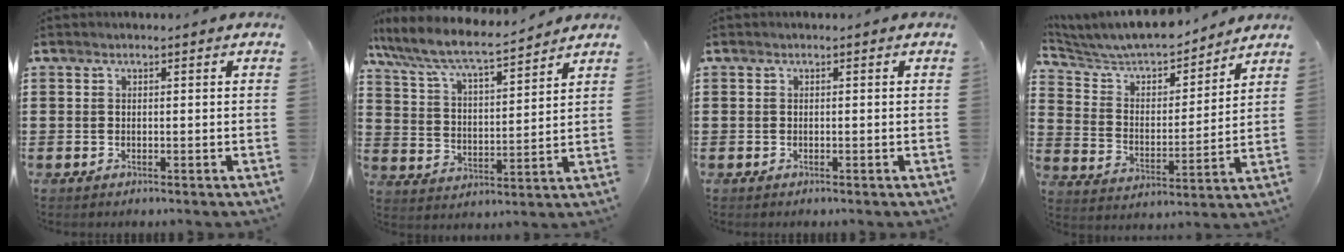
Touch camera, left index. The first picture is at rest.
{"total": 7.1, "force": [6.3, 0.9, 3.2], "torque": [-0.089, -0.037, 0.104]}
{"total": 0.0}
{"total": 7.0, "force": [6.6, 1.4, 1.7], "torque": [-0.068, -0.050, 0.112]}